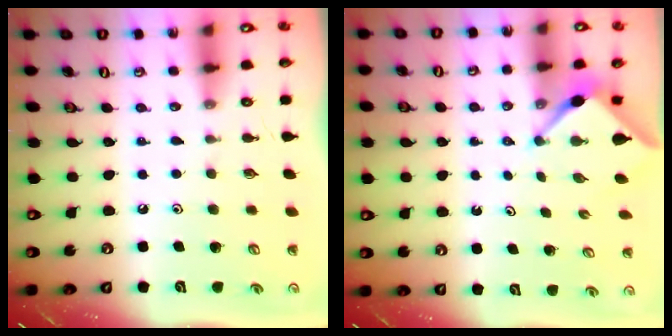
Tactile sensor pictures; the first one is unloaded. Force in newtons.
{"total": 3.1, "press": 3.1, "slide": 0.3}